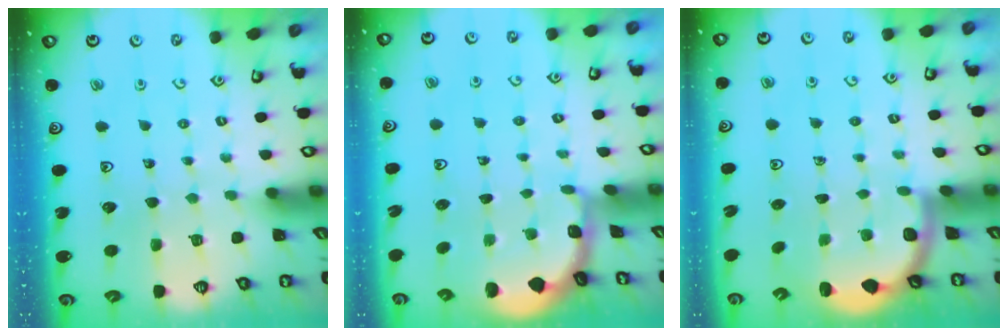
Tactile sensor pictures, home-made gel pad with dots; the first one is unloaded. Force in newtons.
{"total": 1.6, "press": 1.6, "slide": 0.3}
{"total": 2.6, "press": 2.6, "slide": 0.3}